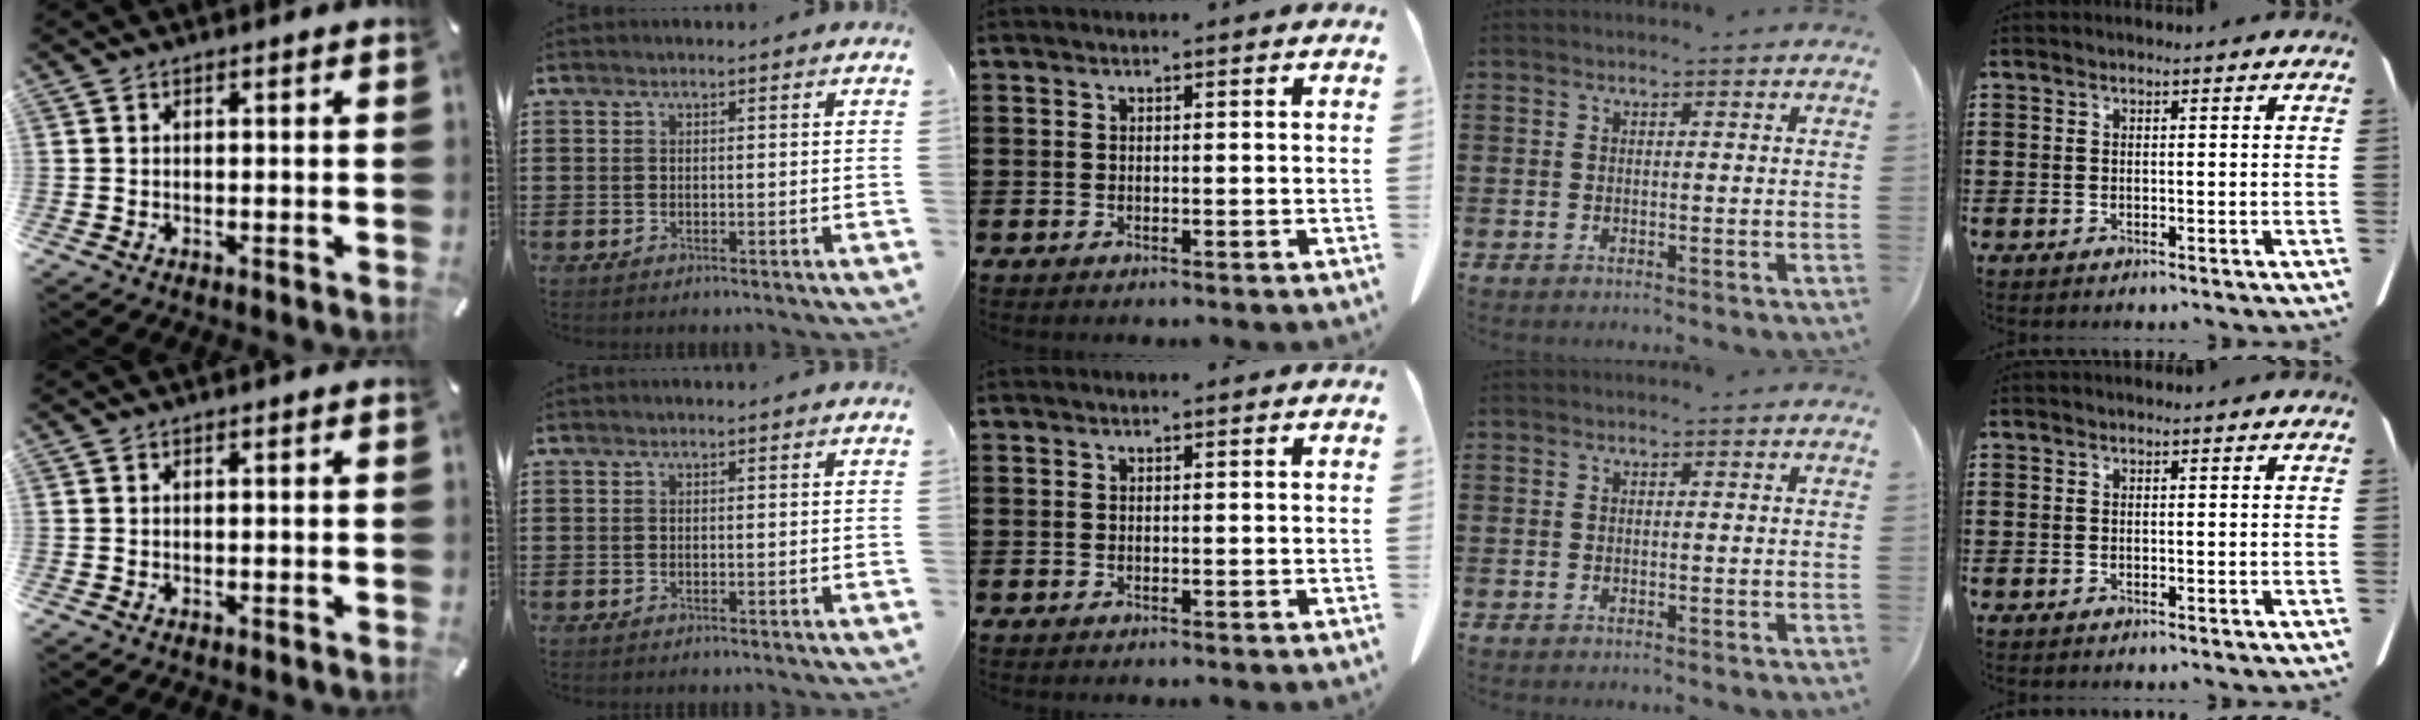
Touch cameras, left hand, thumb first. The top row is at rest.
{}